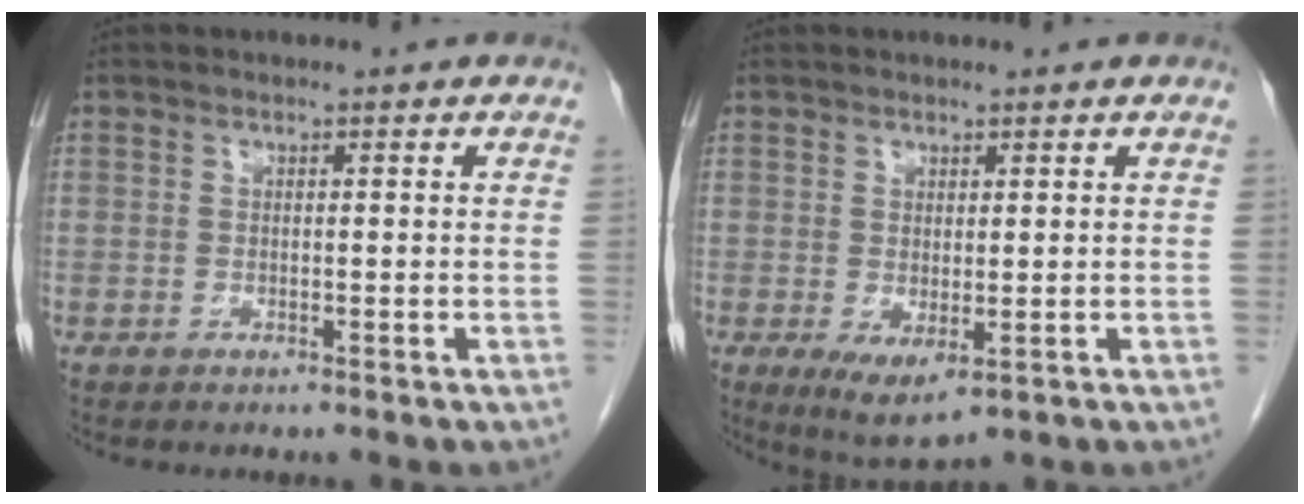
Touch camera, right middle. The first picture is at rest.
{"total": 4.7, "force": [-1.0, 1.8, 4.2], "torque": [-0.072, -0.016, -0.001]}